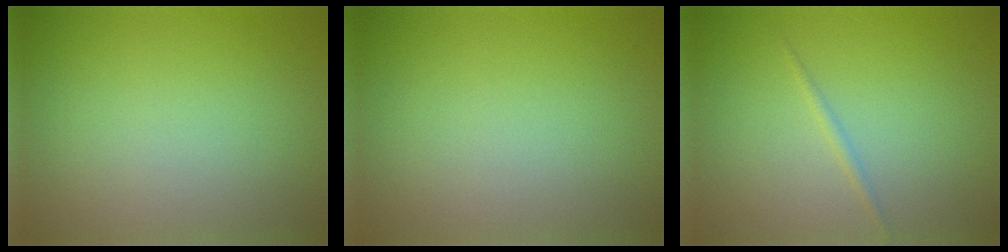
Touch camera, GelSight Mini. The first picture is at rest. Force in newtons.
{"total": 0.0}
{"total": 0.8, "press": 0.8, "slide": 0.1}